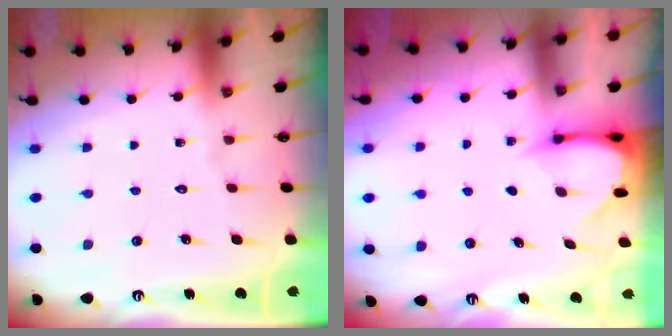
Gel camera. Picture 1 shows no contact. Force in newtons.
{"total": 3.8, "press": 3.8, "slide": 0.3}